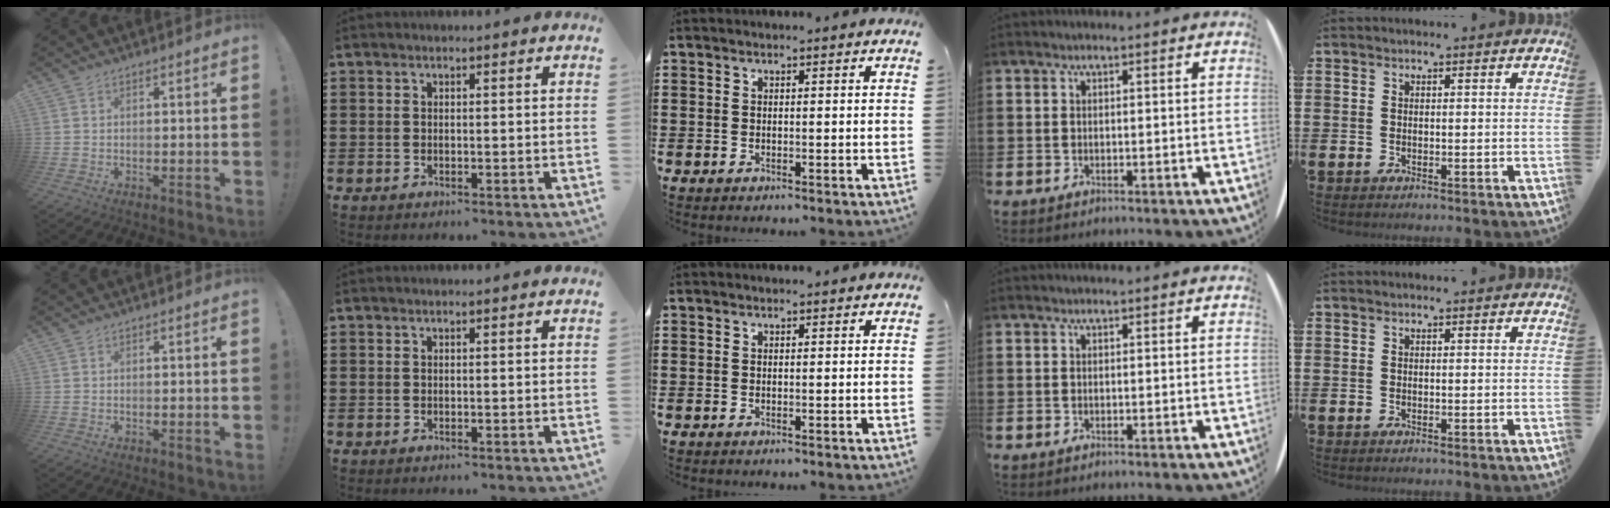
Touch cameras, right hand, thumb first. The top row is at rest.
{}